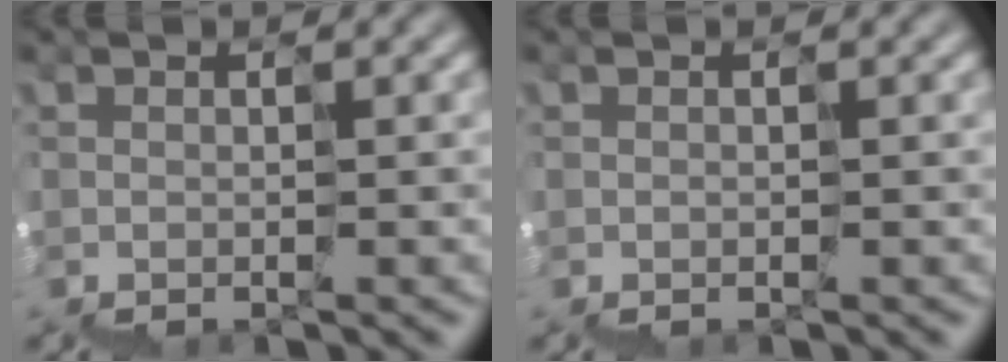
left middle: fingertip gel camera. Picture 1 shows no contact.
{"total": 0.0}